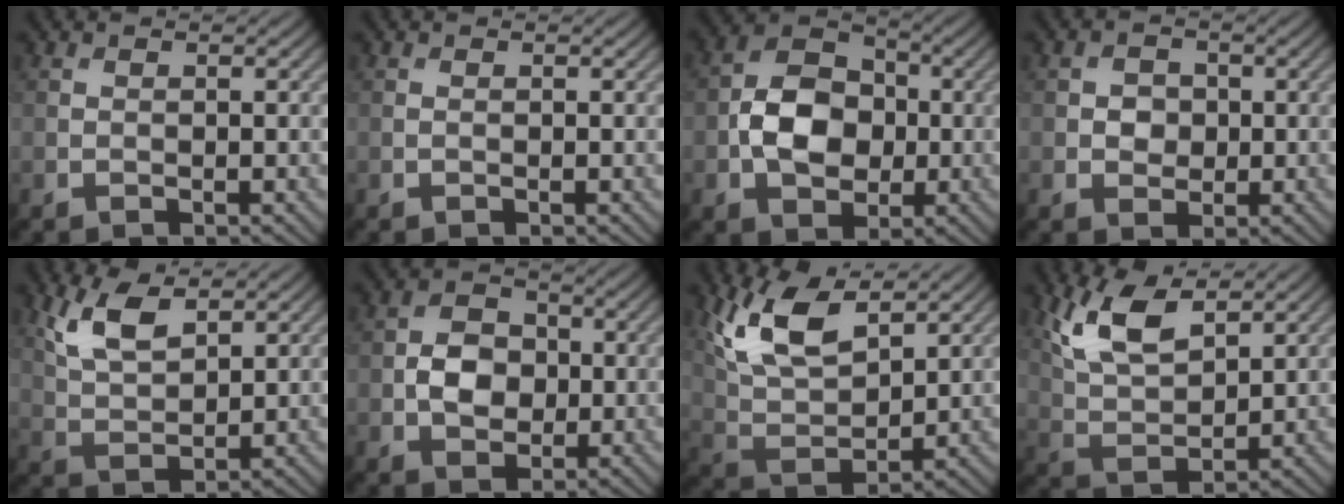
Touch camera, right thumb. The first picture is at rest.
{"total": 0.0}
{"total": 8.1, "force": [-1.0, 6.1, 5.2], "torque": [-0.102, 0.003, -0.028]}
{"total": 2.6, "force": [0.0, 2.3, 1.1], "torque": [-0.023, -0.001, -0.007]}
{"total": 6.4, "force": [3.7, 2.6, 4.5], "torque": [-0.109, 0.001, 0.077]}
{"total": 4.8, "force": [-0.5, 3.8, 2.9], "torque": [-0.052, 0.000, -0.013]}
{"total": 11.0, "force": [6.0, 4.8, 7.9], "torque": [-0.180, 0.007, 0.122]}
{"total": 8.8, "force": [4.9, 3.7, 6.3], "torque": [-0.148, 0.004, 0.102]}